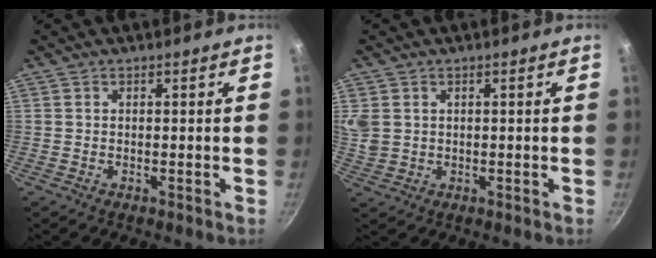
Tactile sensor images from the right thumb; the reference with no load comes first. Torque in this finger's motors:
{"motor_torque": [0.03, 0.06, 0.63, 0.20, 0.14]}